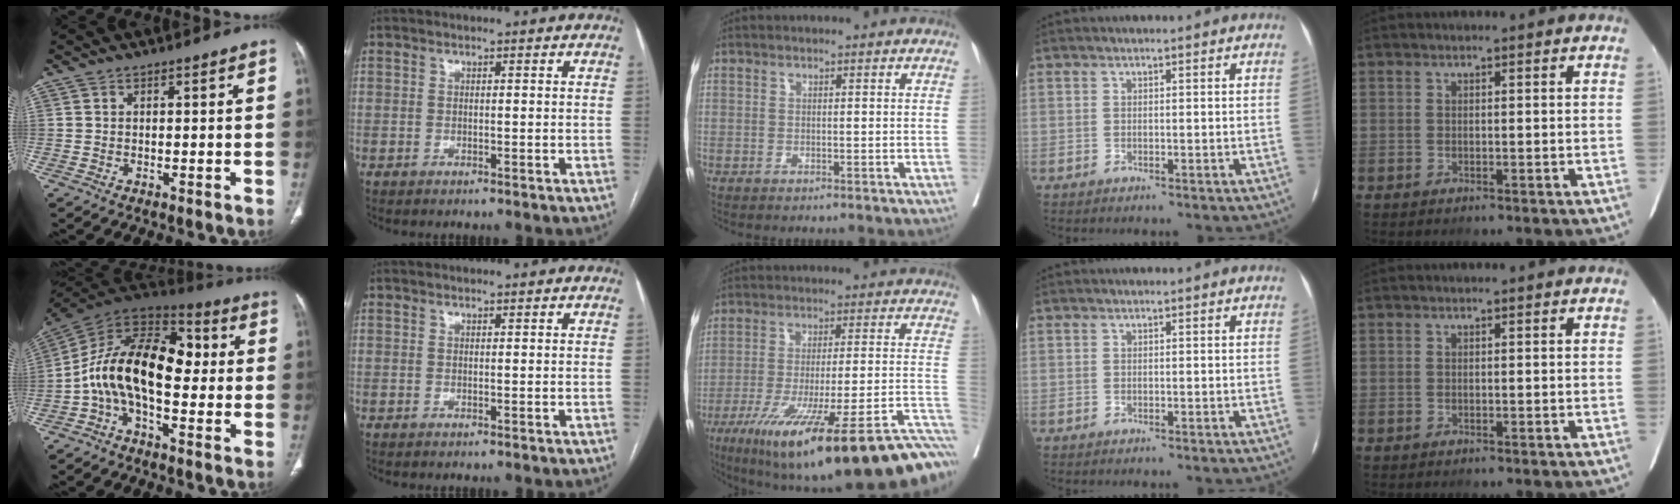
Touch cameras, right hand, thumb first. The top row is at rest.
{"thumb": {"total": 17.6, "force": [-1.0, 9.5, 14.8], "torque": [-0.236, 0.055, -0.029]}, "middle": {"total": 30.4, "force": [-20.2, 3.6, 22.4], "torque": [-0.247, -0.013, -0.292]}}